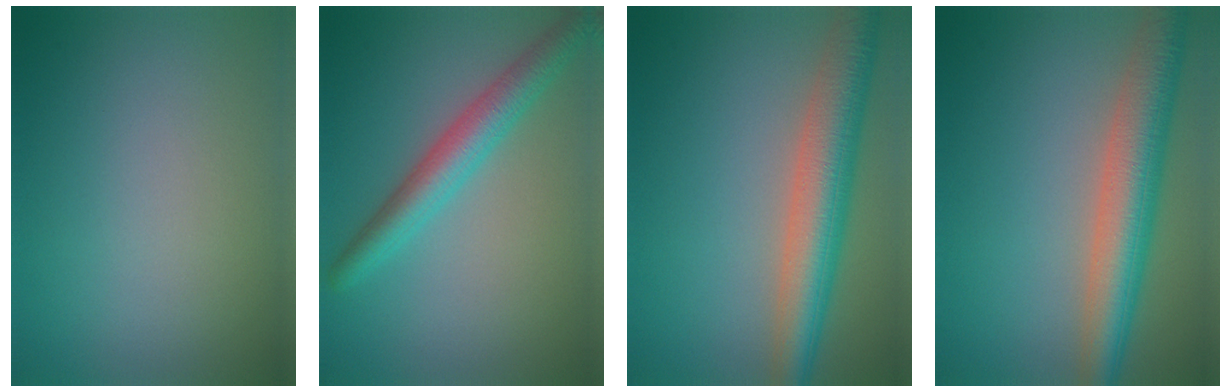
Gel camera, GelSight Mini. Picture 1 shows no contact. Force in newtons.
{"total": 4.2, "press": 4.2, "slide": 0.2}
{"total": 7.1, "press": 7.1, "slide": 0.1}
{"total": 7.1, "press": 7.1, "slide": 0.1}